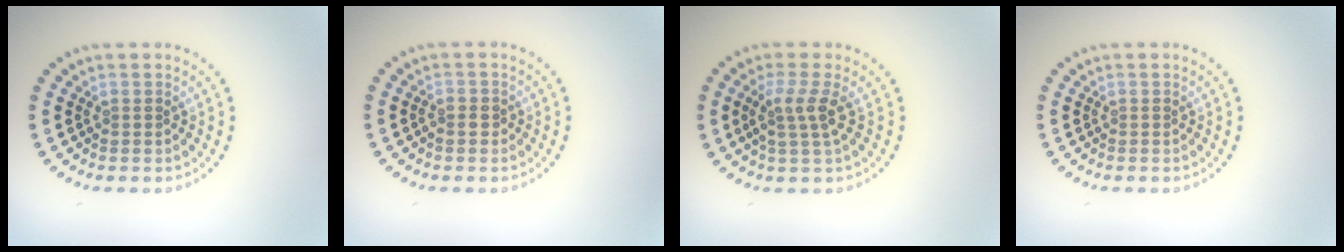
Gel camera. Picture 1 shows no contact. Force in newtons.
{"total": 0.9, "press": 0.8, "slide": 0.4}
{"total": 2.6, "press": 2.0, "slide": 1.7}
{"total": 0.0}